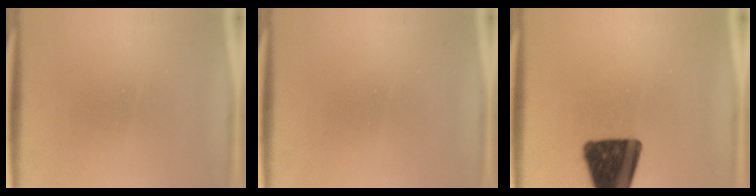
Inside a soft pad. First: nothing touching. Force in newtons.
{"total": 0.0}
{"total": 17.2}